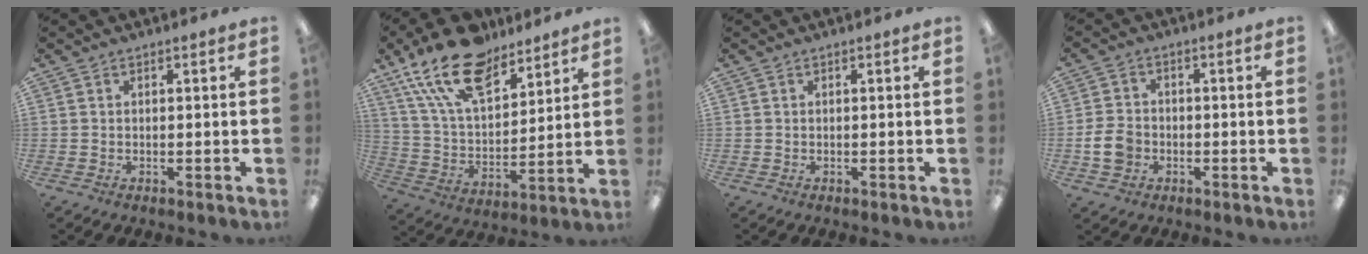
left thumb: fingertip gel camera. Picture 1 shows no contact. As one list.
[{"total": 18.9, "force": [13.1, 9.2, 10.0], "torque": [-0.189, -0.063, 0.238]}, {"total": 0.0}, {"total": 5.9, "force": [-1.5, 4.6, 3.4], "torque": [-0.076, 0.006, -0.029]}]